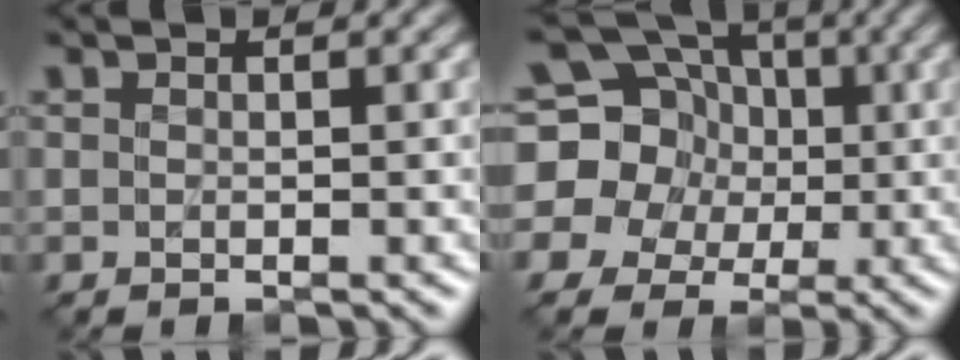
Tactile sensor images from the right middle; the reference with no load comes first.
{"total": 14.1, "force": [2.1, 12.8, 5.5], "torque": [-0.132, 0.032, 0.004]}